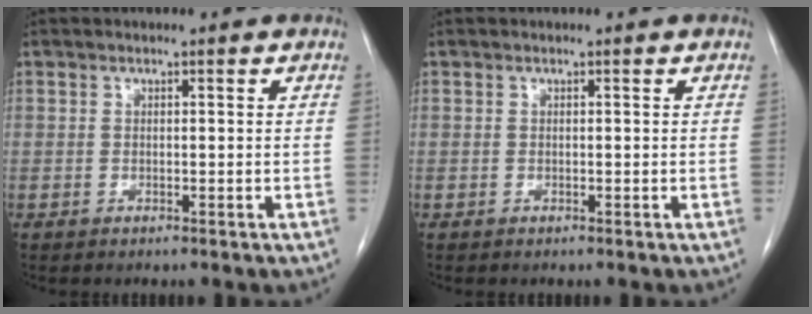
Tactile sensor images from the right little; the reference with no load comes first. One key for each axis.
{"total": 0.0}